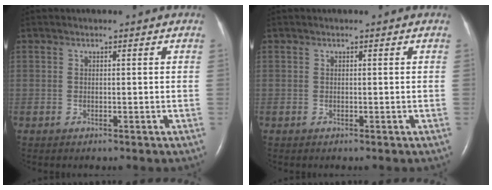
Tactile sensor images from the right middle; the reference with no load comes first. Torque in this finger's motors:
{"motor_torque": [0.00, 0.00, 0.00, 0.00]}